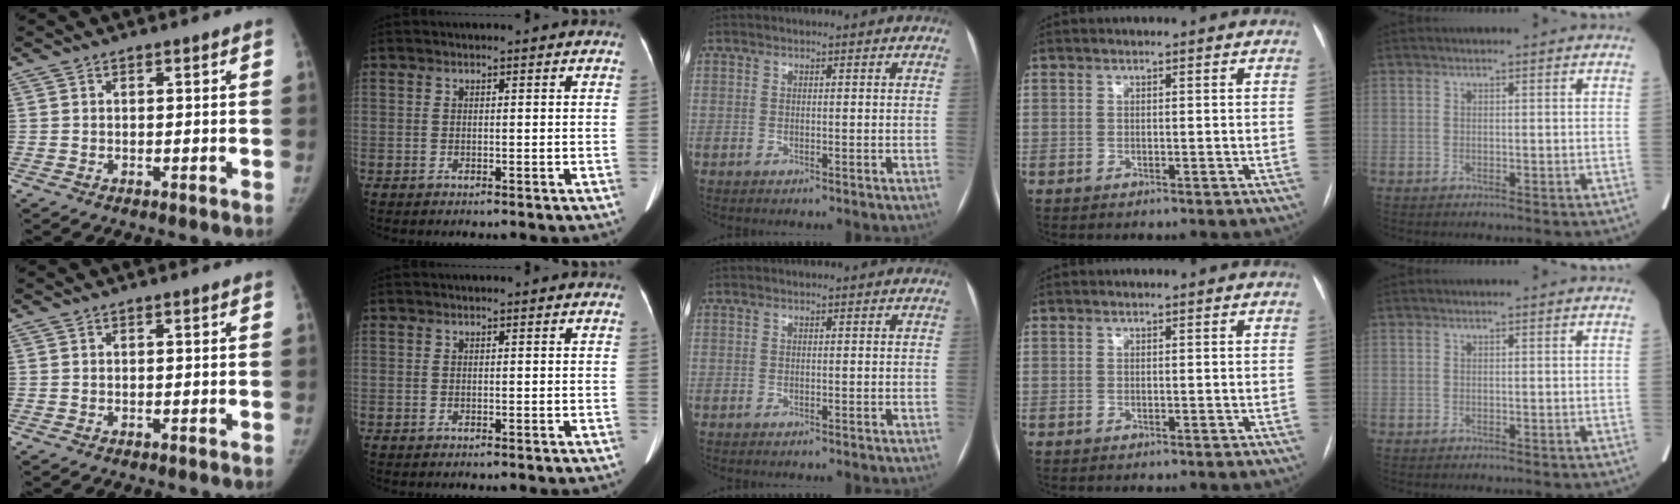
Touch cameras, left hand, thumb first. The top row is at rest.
{}